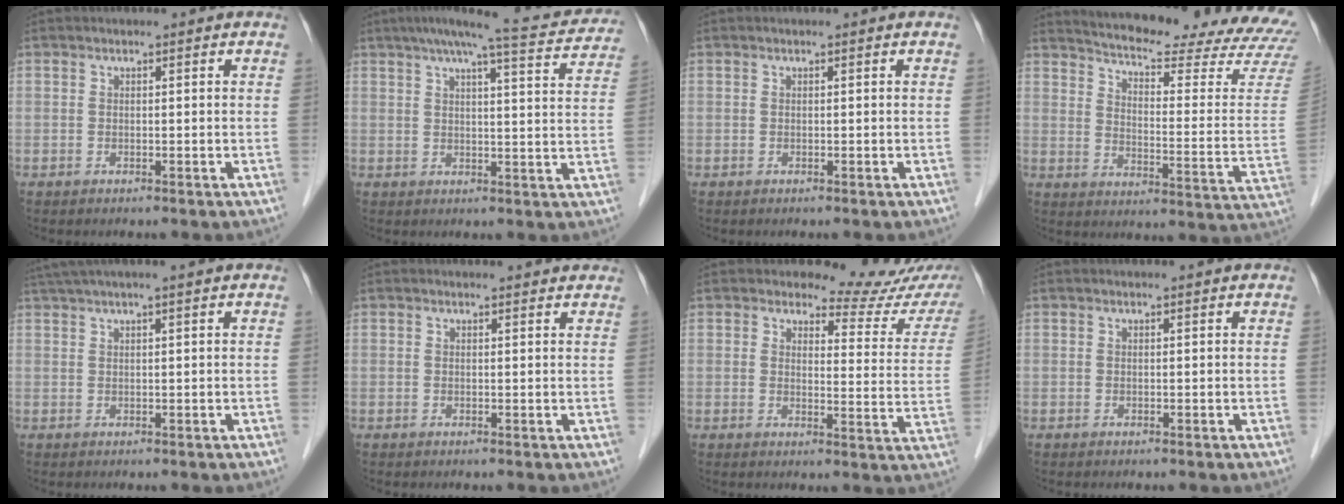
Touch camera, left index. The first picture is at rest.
{"total": 14.7, "force": [13.1, 1.0, 6.5], "torque": [-0.097, 0.009, 0.154]}
{"total": 0.0}
{"total": 25.8, "force": [24.0, 1.9, 9.2], "torque": [-0.140, -0.107, 0.288]}
{"total": 5.1, "force": [4.1, -1.2, 2.9], "torque": [-0.043, 0.032, 0.073]}
{"total": 3.3, "force": [3.3, 0.6, 0.3], "torque": [-0.008, 0.005, 0.026]}
{"total": 10.0, "force": [9.7, 1.8, 1.6], "torque": [0.003, -0.060, 0.089]}
{"total": 0.7, "force": [0.7, 0.0, 0.1], "torque": [-0.004, 0.004, 0.007]}